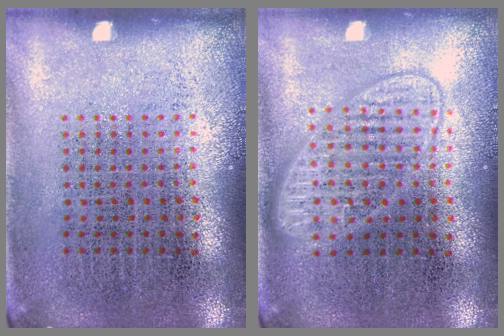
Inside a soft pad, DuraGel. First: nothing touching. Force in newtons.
{"total": 1.5, "press": 1.5, "slide": 0.2}